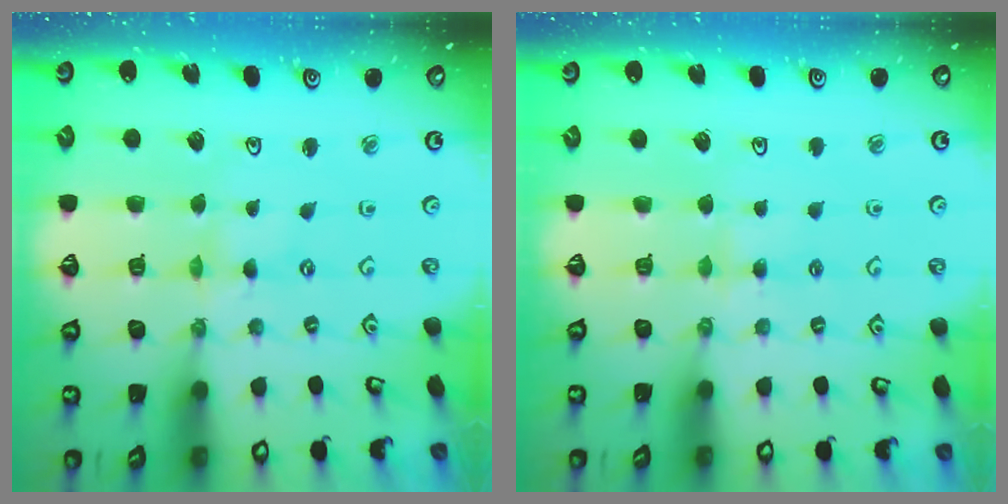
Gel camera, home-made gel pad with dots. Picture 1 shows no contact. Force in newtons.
{"total": 2.5, "press": 2.5, "slide": 0.4}